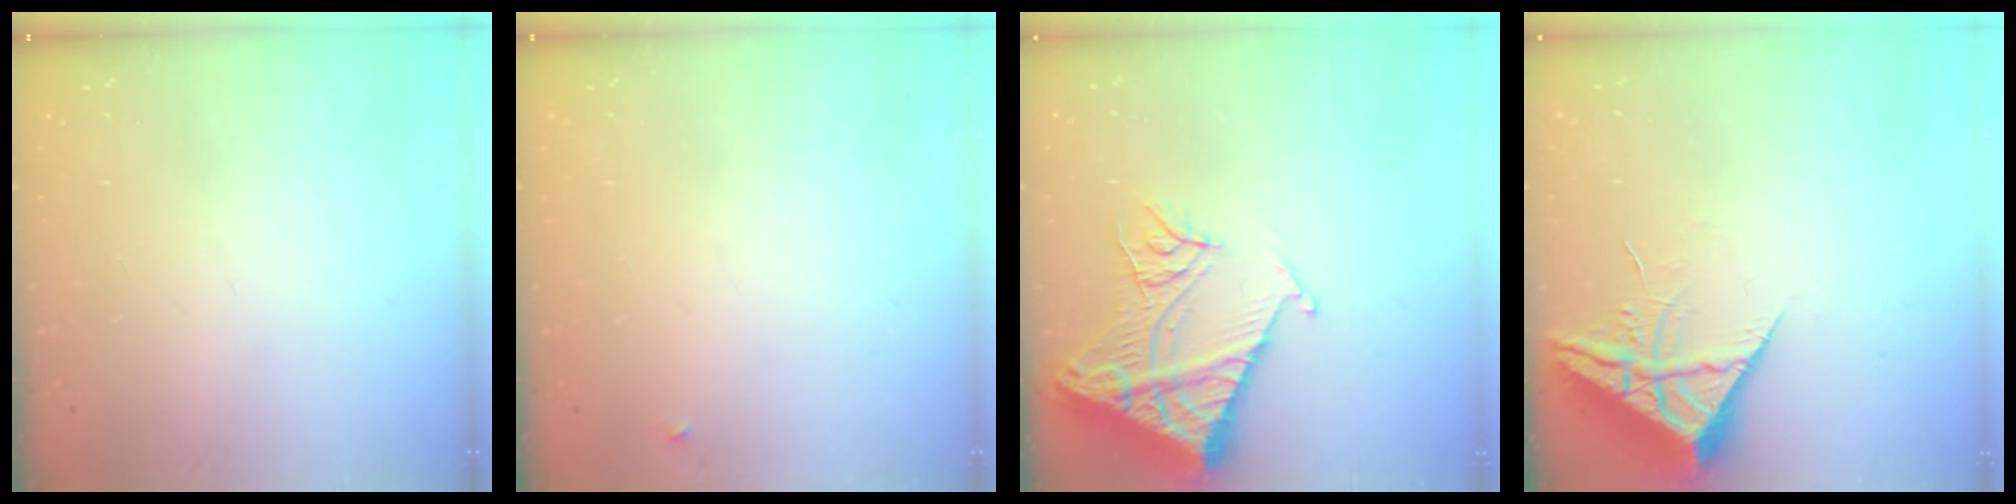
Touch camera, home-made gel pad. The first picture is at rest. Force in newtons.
{"total": 3.5, "press": 3.4, "slide": 0.5}
{"total": 15.7, "press": 15.6, "slide": 1.7}
{"total": 6.7, "press": 6.7, "slide": 0.5}